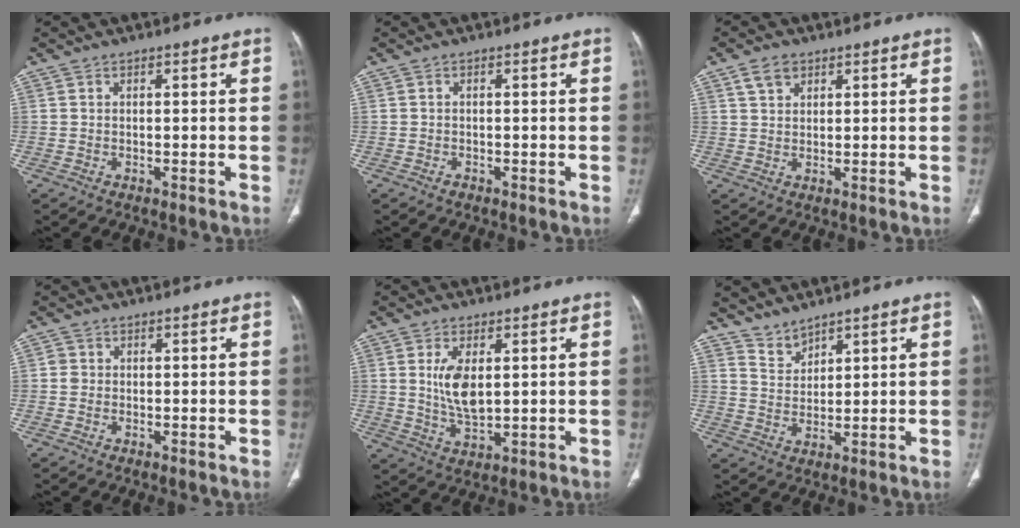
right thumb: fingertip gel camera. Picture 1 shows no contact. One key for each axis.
{"total": 0.7, "fx": -0.5, "fy": 0.4, "fz": 0.2, "tx": -0.003, "ty": 0.001, "tz": -0.009}
{"total": 3.7, "fx": 2.1, "fy": 2.4, "fz": 1.8, "tx": -0.025, "ty": -0.006, "tz": 0.044}
{"total": 1.3, "fx": 0.0, "fy": 1.2, "fz": 0.4, "tx": -0.001, "ty": 0.003, "tz": 0.000}
{"total": 7.6, "fx": 1.5, "fy": 3.7, "fz": 6.5, "tx": -0.122, "ty": -0.014, "tz": 0.037}
{"total": 3.5, "fx": 3.3, "fy": 1.1, "fz": 0.5, "tx": 0.001, "ty": -0.025, "tz": 0.072}